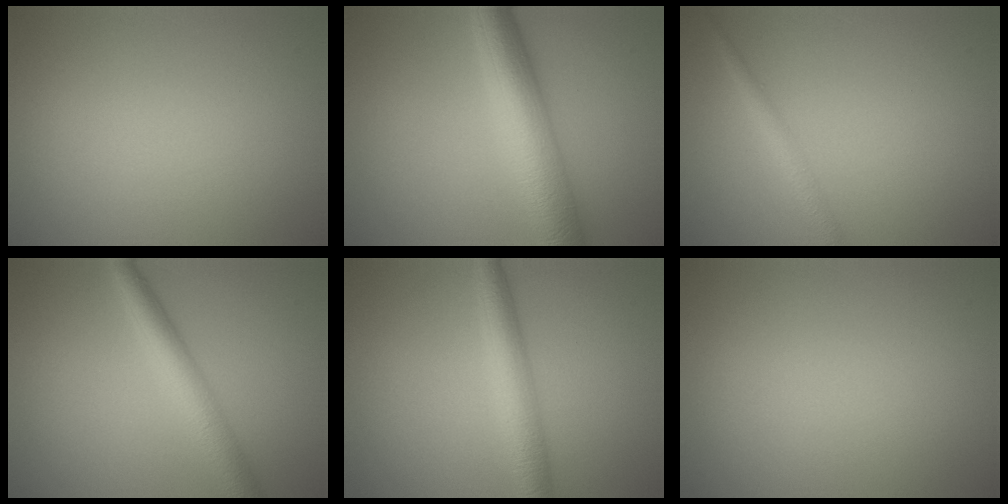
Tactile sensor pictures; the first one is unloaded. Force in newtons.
{"total": 7.1, "press": 7.1, "slide": 0.1}
{"total": 2.0, "press": 2.0, "slide": 0.1}
{"total": 4.1, "press": 4.1, "slide": 0.1}
{"total": 4.0, "press": 4.0, "slide": 0.0}
{"total": 0.0}